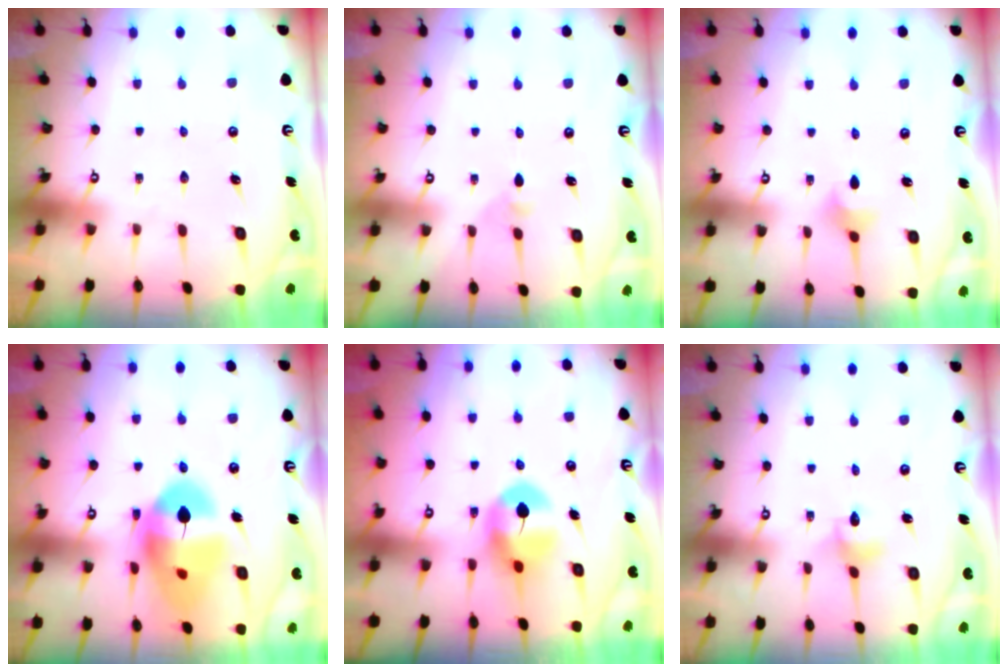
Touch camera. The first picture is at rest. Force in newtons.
{"total": 2.7, "press": 2.6, "slide": 0.9}
{"total": 4.6, "press": 4.5, "slide": 0.8}
{"total": 16.6, "press": 16.5, "slide": 2.0}
{"total": 7.4, "press": 7.4, "slide": 0.2}
{"total": 4.2, "press": 4.2, "slide": 0.3}